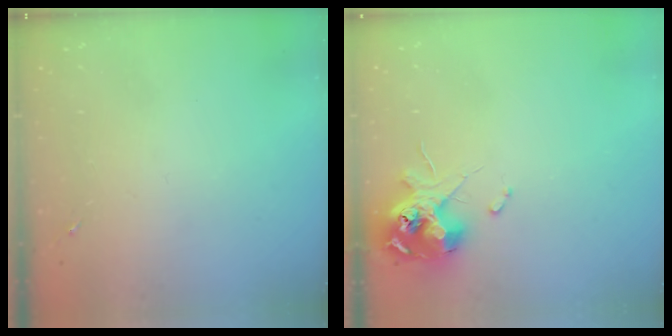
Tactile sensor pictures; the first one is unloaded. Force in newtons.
{"total": 12.0, "press": 11.8, "slide": 1.6}